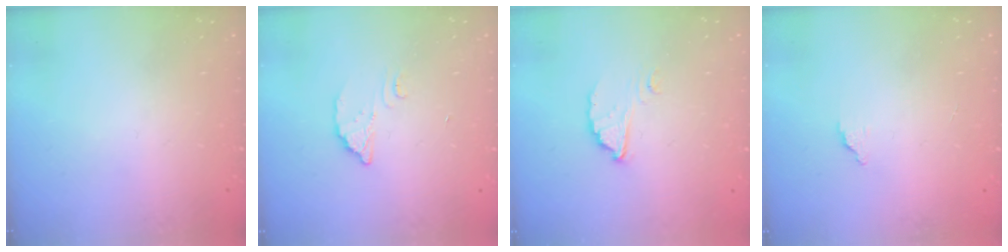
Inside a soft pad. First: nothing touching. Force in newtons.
{"total": 3.7, "press": 3.7, "slide": 0.2}
{"total": 4.1, "press": 4.1, "slide": 0.1}
{"total": 1.5, "press": 1.5, "slide": 0.1}